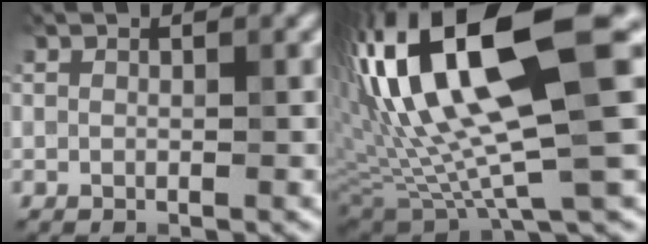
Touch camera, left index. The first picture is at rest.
{"total": 17.2, "force": [4.6, 4.9, 15.9], "torque": [-0.311, 0.005, 0.088]}